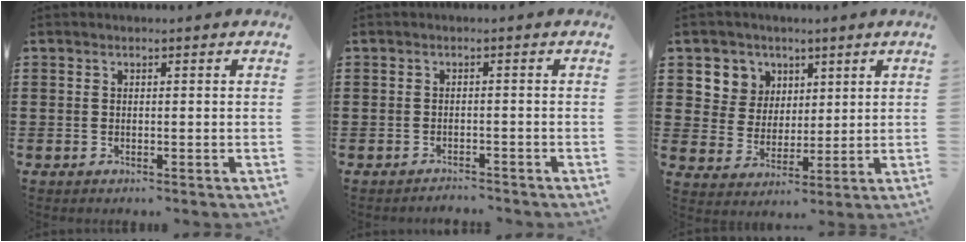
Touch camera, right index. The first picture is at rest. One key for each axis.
{"total": 1.6, "fx": -1.6, "fy": 0.1, "fz": -0.3, "tx": -0.001, "ty": 0.004, "tz": -0.038}
{"total": 6.3, "fx": 3.1, "fy": 5.5, "fz": -0.2, "tx": -0.028, "ty": -0.003, "tz": 0.056}